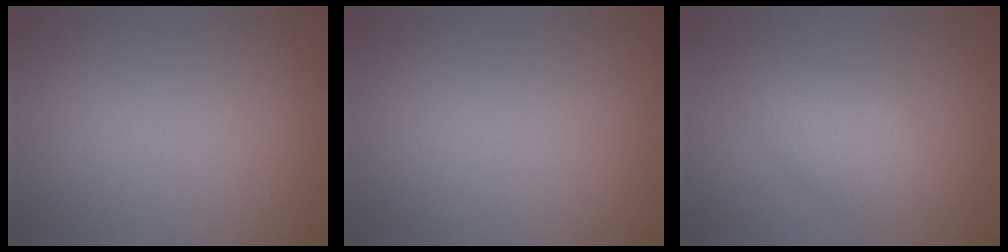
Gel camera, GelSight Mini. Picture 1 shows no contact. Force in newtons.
{"total": 0.0}
{"total": 3.3, "press": 3.3, "slide": 0.1}